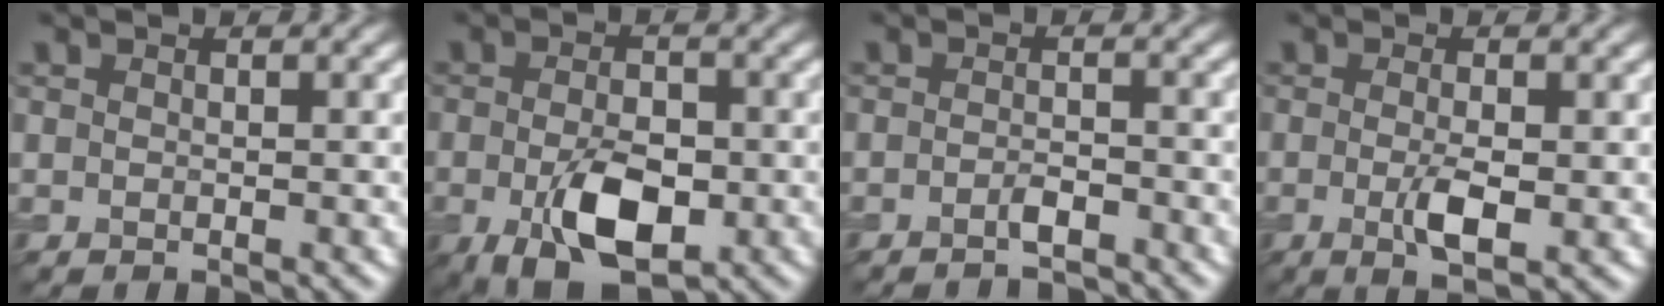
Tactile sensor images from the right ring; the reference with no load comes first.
{"total": 7.1, "force": [-2.2, 3.8, 5.5], "torque": [-0.106, -0.013, -0.035]}
{"total": 1.7, "force": [-1.3, 0.3, 1.1], "torque": [-0.018, 0.000, -0.025]}
{"total": 3.3, "force": [-0.6, 0.9, 3.2], "torque": [-0.064, -0.010, -0.010]}